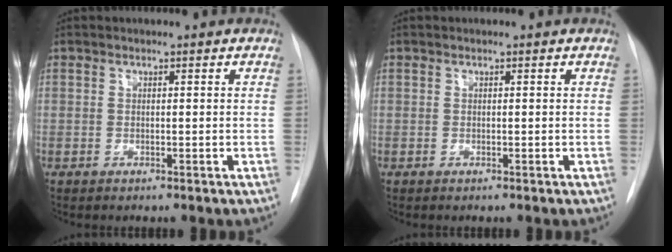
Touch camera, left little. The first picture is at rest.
{"total": 0.0}